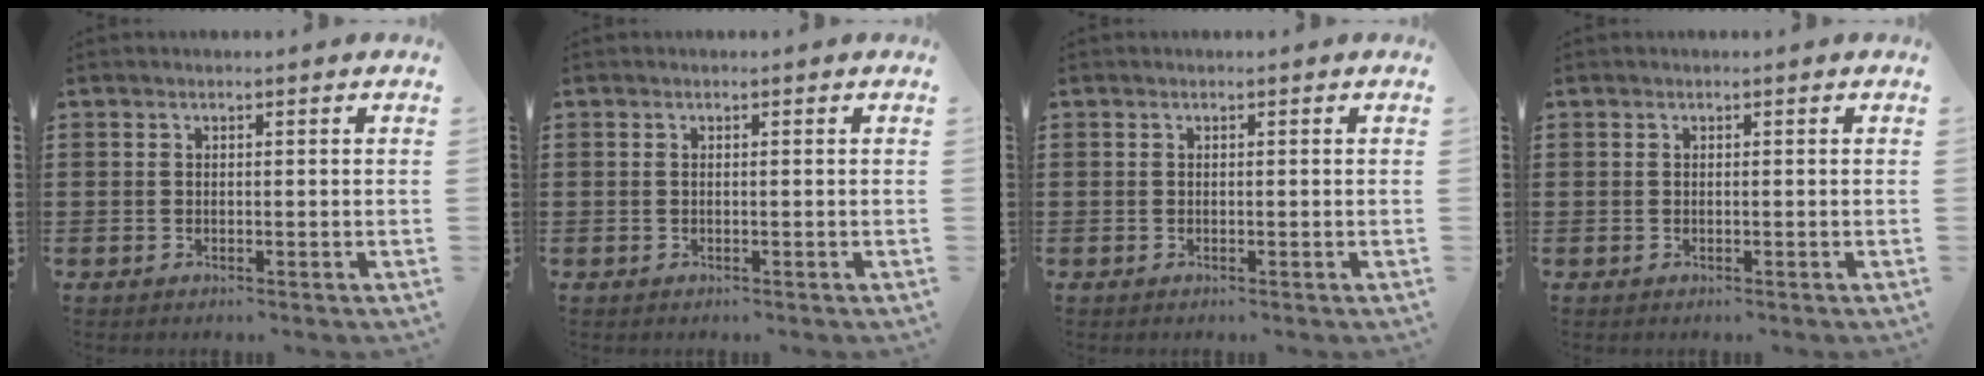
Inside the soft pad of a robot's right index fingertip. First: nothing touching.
{"total": 0.0}
{"total": 0.0}
{"total": 0.0}